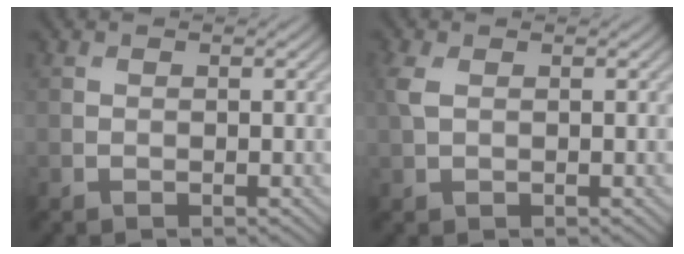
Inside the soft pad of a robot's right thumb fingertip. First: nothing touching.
{"total": 2.1, "force": [0.6, 1.2, 1.6], "torque": [-0.052, 0.005, 0.011]}